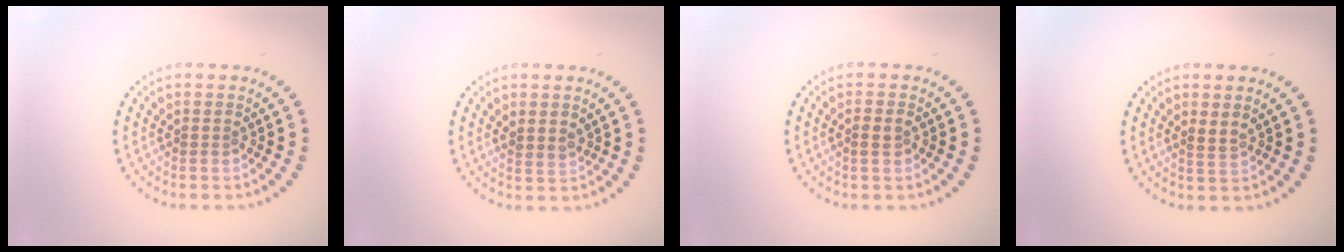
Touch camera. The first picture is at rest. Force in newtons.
{"total": 1.5, "press": 1.3, "slide": 0.8}
{"total": 1.2, "press": 1.2, "slide": 0.1}
{"total": 1.0, "press": 0.8, "slide": 0.6}